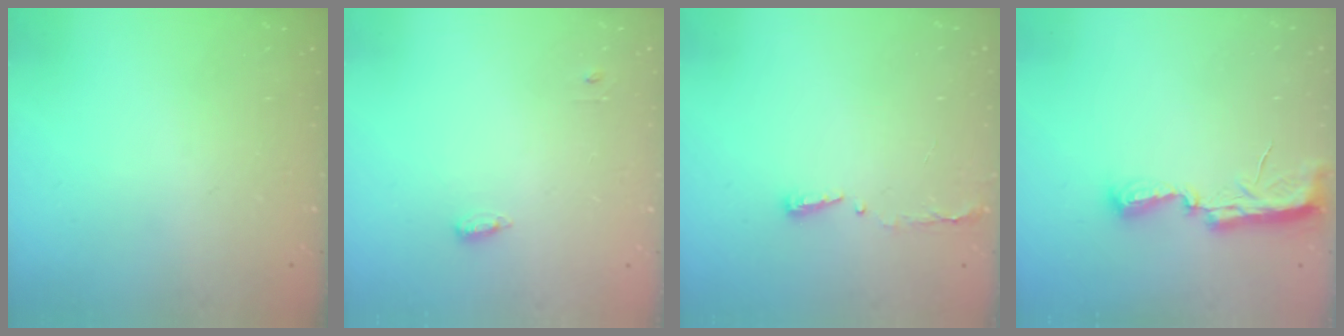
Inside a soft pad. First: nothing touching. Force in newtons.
{"total": 3.7, "press": 3.6, "slide": 1.0}
{"total": 3.7, "press": 3.7, "slide": 0.6}
{"total": 7.4, "press": 7.3, "slide": 0.6}